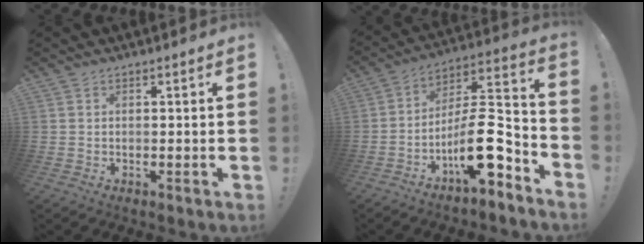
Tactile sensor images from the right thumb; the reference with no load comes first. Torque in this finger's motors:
{"motor_torque": [1.28, 0.02, 1.63, -1.16, 0.49]}